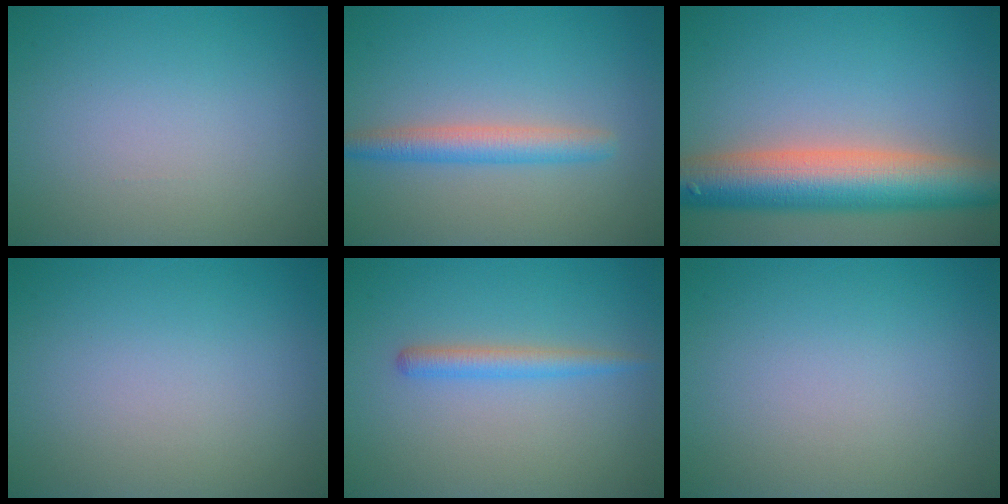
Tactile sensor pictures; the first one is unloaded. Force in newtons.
{"total": 2.9, "press": 2.9, "slide": 0.1}
{"total": 9.6, "press": 9.6, "slide": 0.6}
{"total": 0.0}
{"total": 1.9, "press": 1.9, "slide": 0.0}
{"total": 0.0}